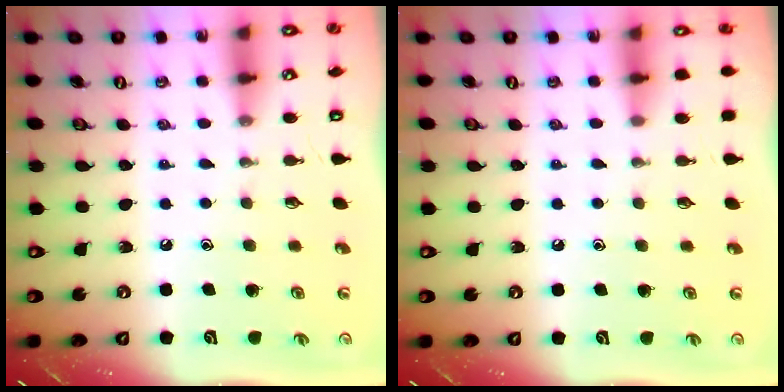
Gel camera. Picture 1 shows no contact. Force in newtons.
{"total": 2.2, "press": 2.2, "slide": 0.3}